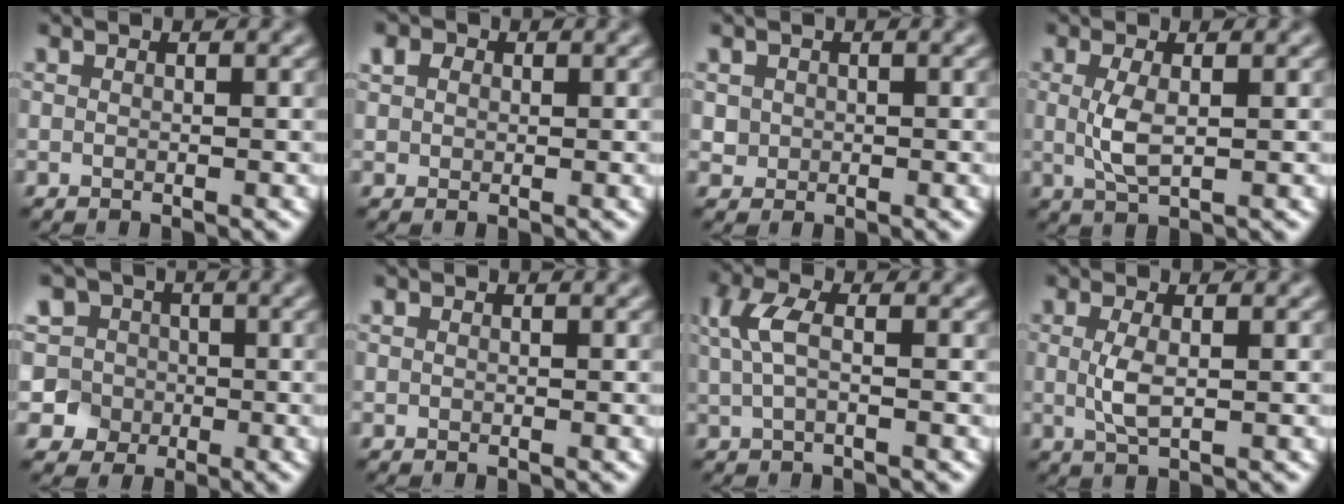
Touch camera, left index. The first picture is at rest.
{"total": 1.6, "force": [0.8, 1.3, 0.6], "torque": [-0.009, 0.002, 0.009]}
{"total": 1.2, "force": [0.1, 1.1, 0.2], "torque": [0.003, -0.006, 0.006]}
{"total": 2.6, "force": [0.2, 0.8, 2.5], "torque": [-0.061, -0.001, 0.002]}
{"total": 7.0, "force": [1.7, 6.4, 2.3], "torque": [-0.021, 0.028, -0.007]}
{"total": 0.0}
{"total": 3.1, "force": [0.6, 1.2, 2.8], "torque": [-0.065, 0.007, 0.008]}
{"total": 2.3, "force": [0.1, 0.7, 2.2], "torque": [-0.053, -0.001, 0.001]}